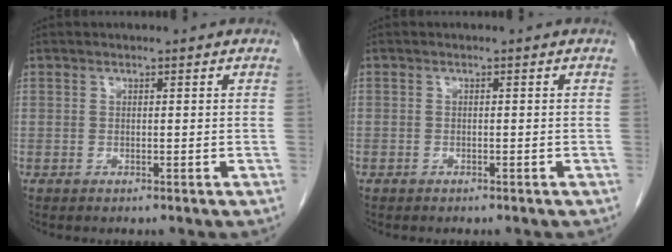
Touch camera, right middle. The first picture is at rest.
{"total": 0.5, "force": [-0.4, 0.3, 0.1], "torque": [-0.007, 0.001, -0.008]}